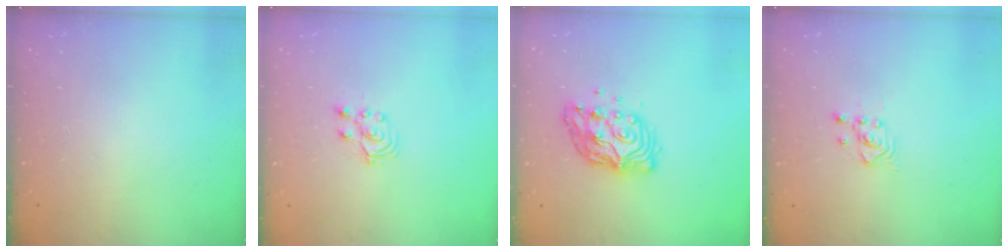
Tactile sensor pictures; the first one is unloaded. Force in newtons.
{"total": 3.1, "press": 3.0, "slide": 0.7}
{"total": 13.8, "press": 13.7, "slide": 1.6}
{"total": 2.5, "press": 2.5, "slide": 0.3}